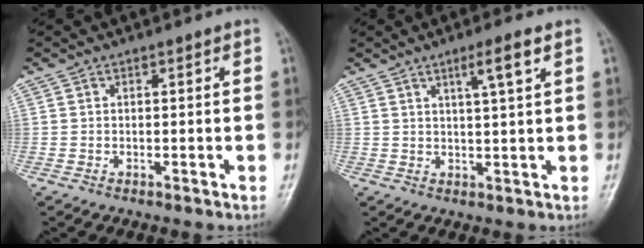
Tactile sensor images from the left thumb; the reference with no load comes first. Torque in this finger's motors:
{"motor_torque": [-0.04, 0.00, -0.18, -0.01, 0.08]}